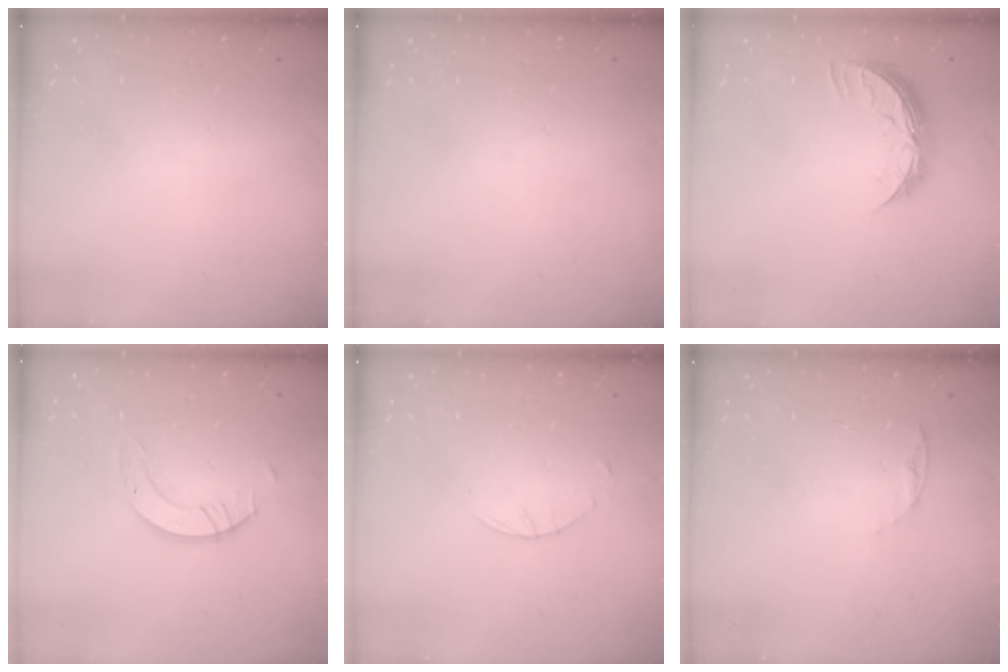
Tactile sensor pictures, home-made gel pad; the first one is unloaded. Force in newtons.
{"total": 0.0}
{"total": 9.0, "press": 9.0, "slide": 0.5}
{"total": 4.8, "press": 4.7, "slide": 0.4}
{"total": 1.6, "press": 1.6, "slide": 0.2}
{"total": 4.9, "press": 4.9, "slide": 0.6}